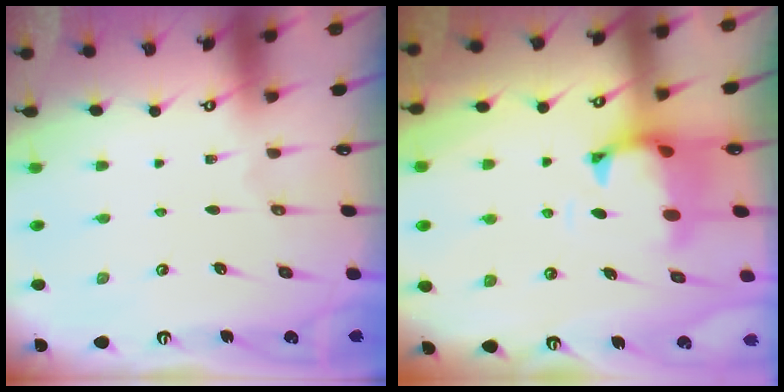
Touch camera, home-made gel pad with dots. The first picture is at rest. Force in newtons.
{"total": 1.1, "press": 0.3, "slide": 1.1}